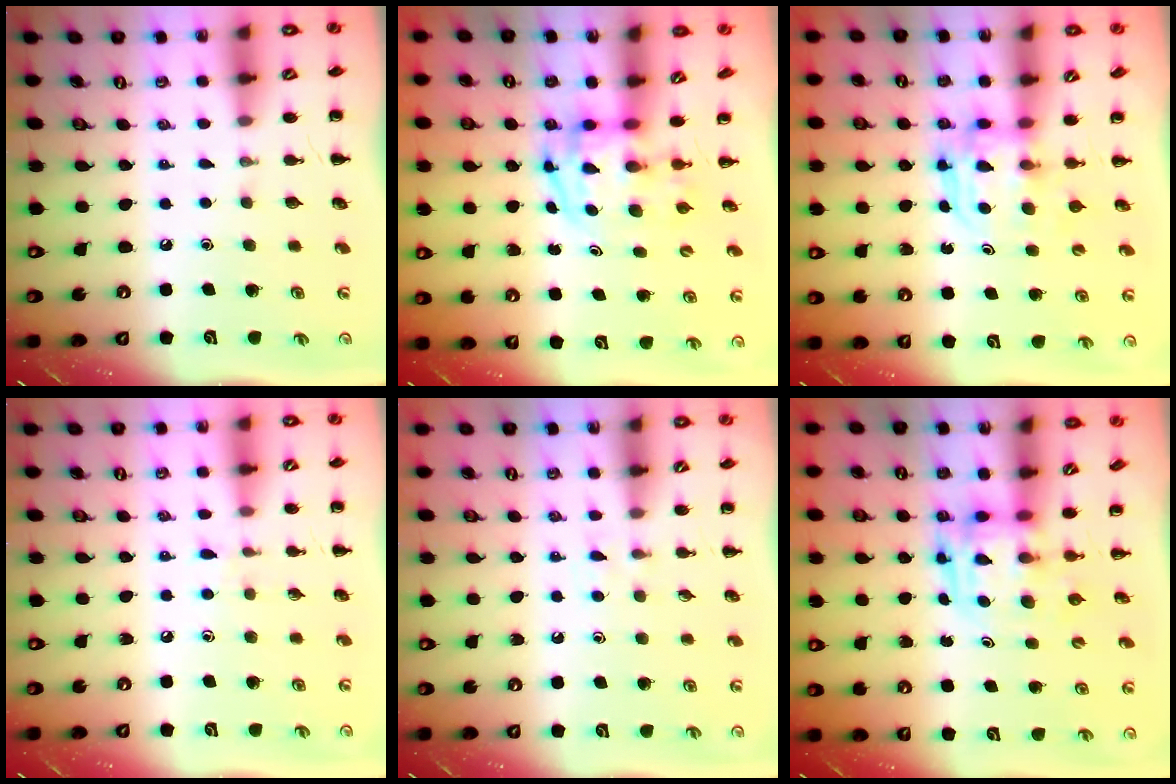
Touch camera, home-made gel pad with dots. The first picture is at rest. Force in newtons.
{"total": 3.8, "press": 3.8, "slide": 0.6}
{"total": 3.8, "press": 3.7, "slide": 0.2}
{"total": 5.4, "press": 5.0, "slide": 2.2}
{"total": 3.1, "press": 2.9, "slide": 1.2}
{"total": 3.8, "press": 3.7, "slide": 0.7}